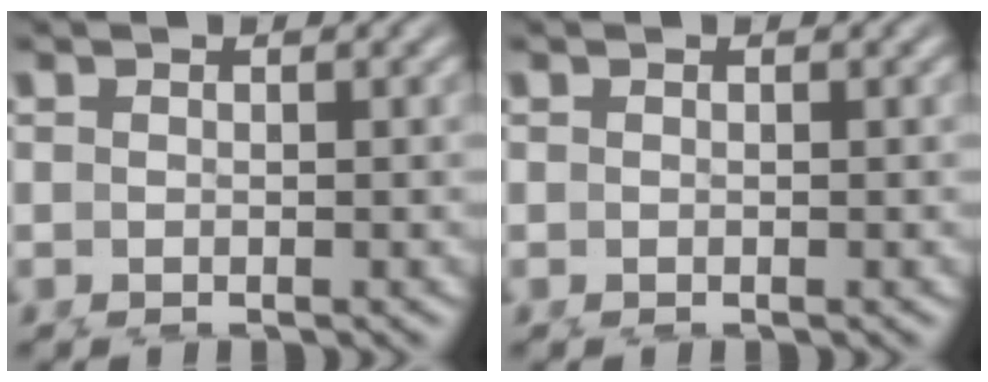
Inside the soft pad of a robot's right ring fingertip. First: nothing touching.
{"total": 0.0}